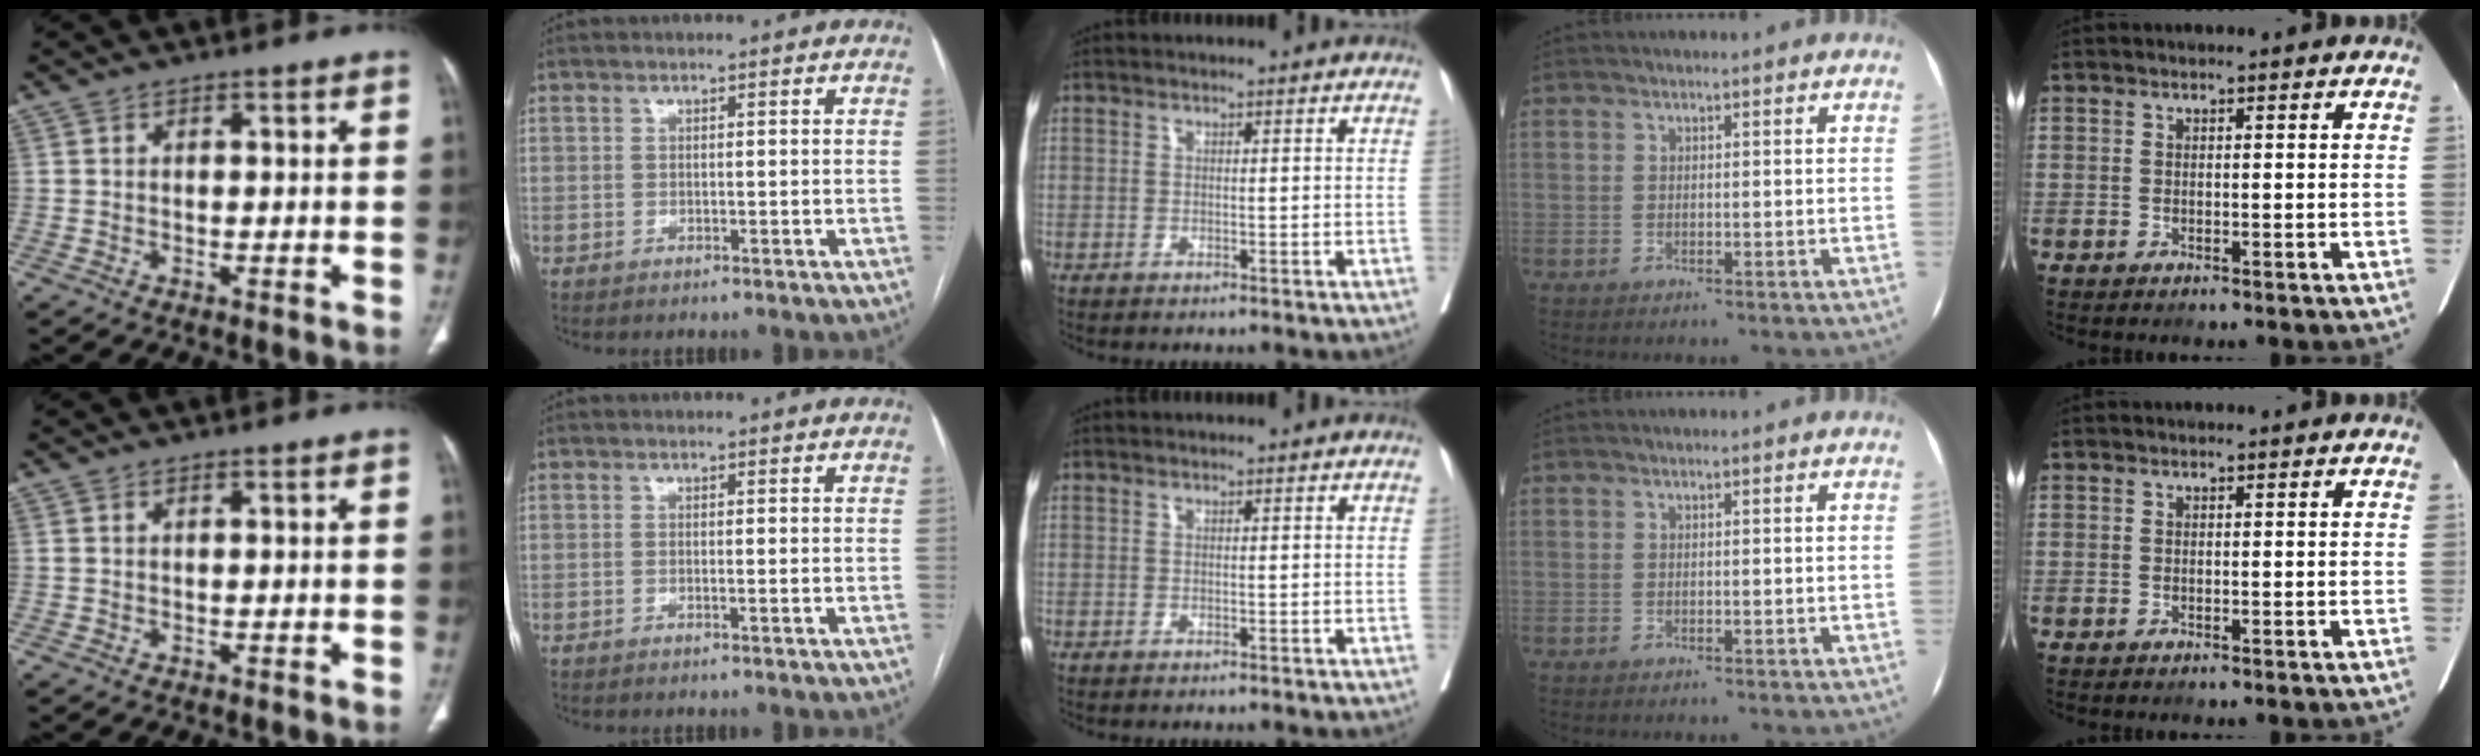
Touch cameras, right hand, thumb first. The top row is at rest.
{"thumb": {"total": 0.5, "force": [0.3, 0.3, 0.3], "torque": [-0.007, 0.007, 0.006]}}